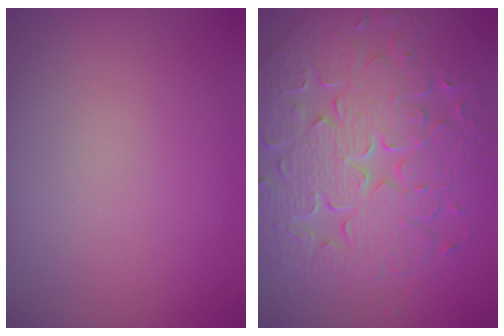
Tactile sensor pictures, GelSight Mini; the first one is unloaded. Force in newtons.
{"total": 9.9, "press": 6.9, "slide": 7.0}